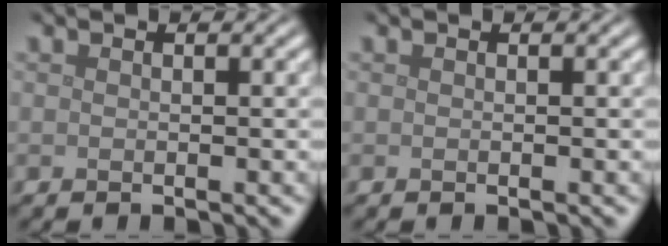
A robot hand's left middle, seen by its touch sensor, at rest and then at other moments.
{"total": 0.0}